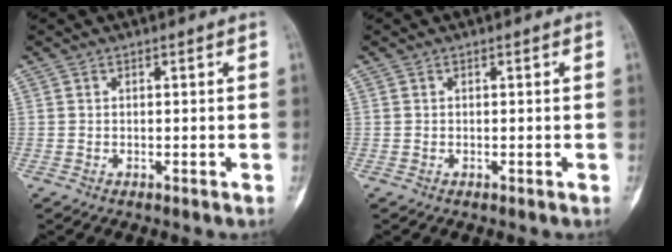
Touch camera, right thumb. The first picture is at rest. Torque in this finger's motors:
{"motor_torque": [0.08, 0.03, -0.03, 0.12, 0.04]}